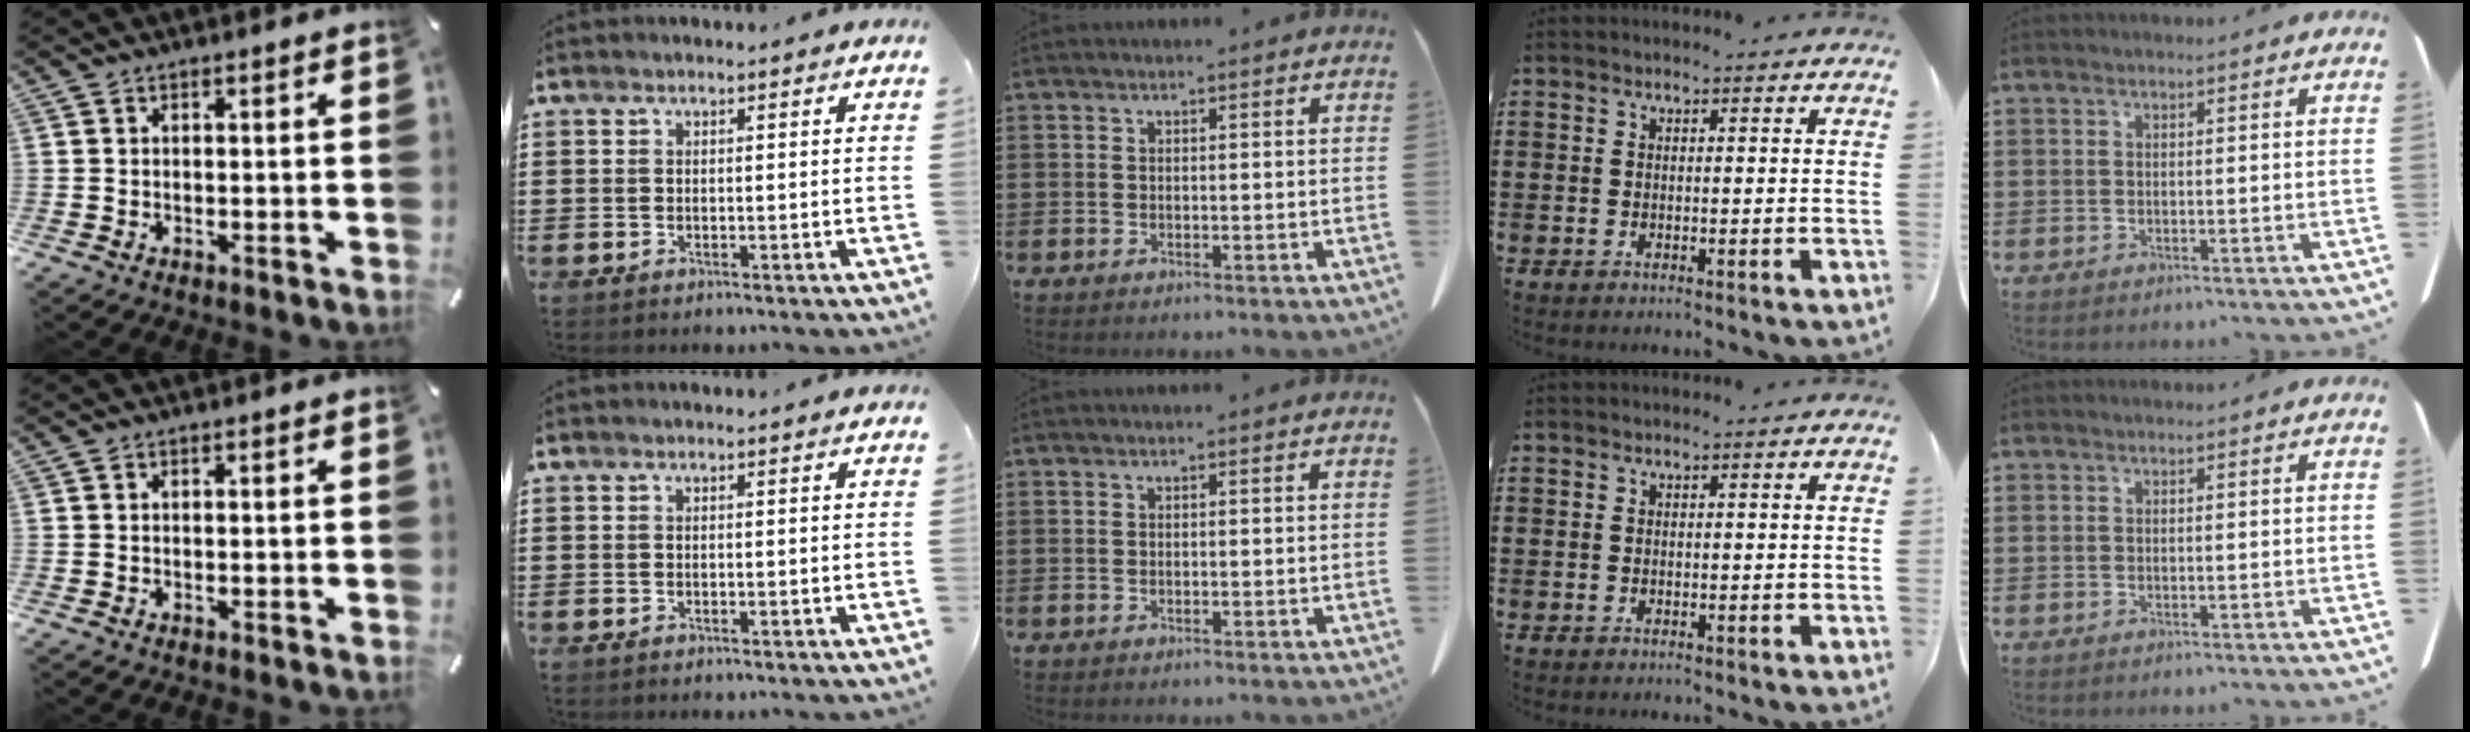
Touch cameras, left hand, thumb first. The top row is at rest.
{}